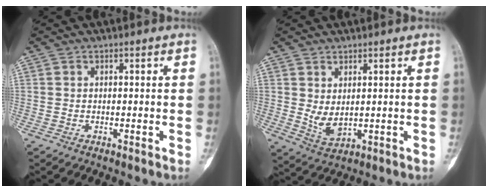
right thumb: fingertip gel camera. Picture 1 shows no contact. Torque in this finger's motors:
{"motor_torque": [-0.15, 1.07, 0.05, -0.06, 0.23]}